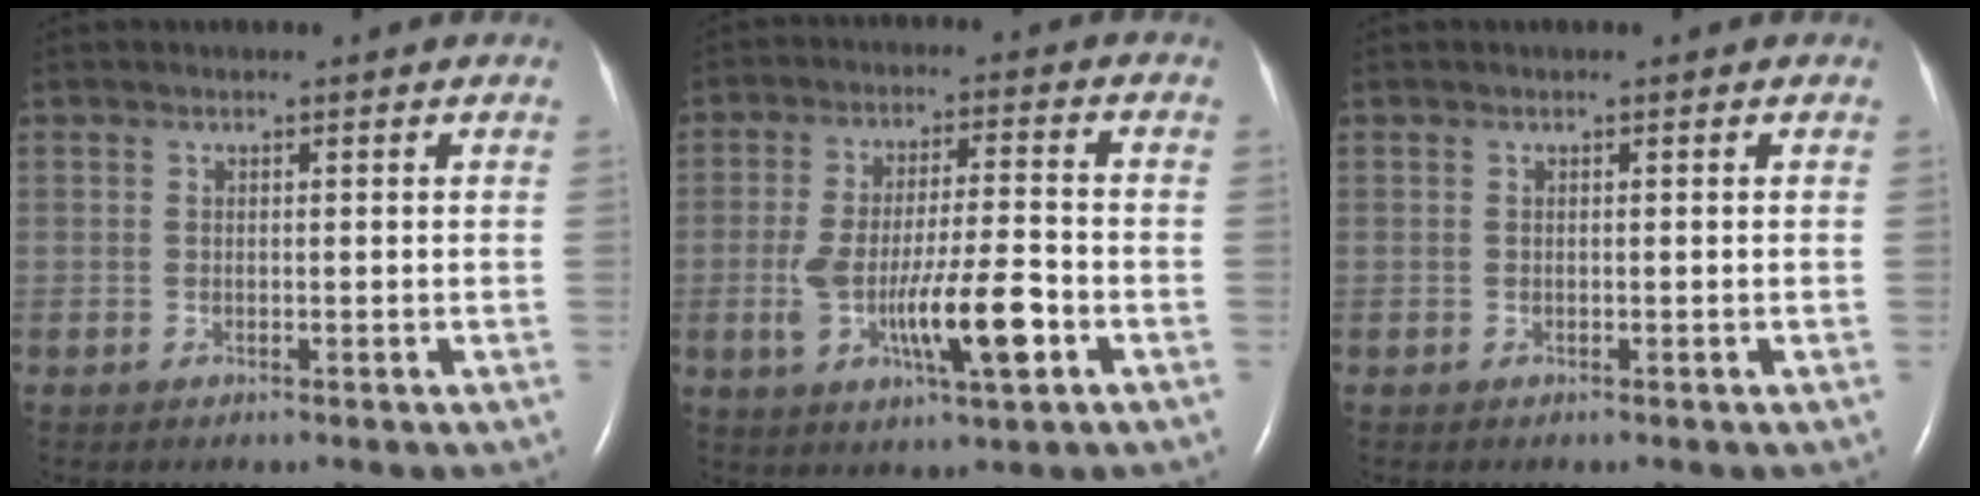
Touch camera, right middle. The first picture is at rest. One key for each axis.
{"total": 11.4, "fx": -3.5, "fy": 1.7, "fz": 10.7, "tx": -0.201, "ty": -0.003, "tz": -0.056}
{"total": 0.0}